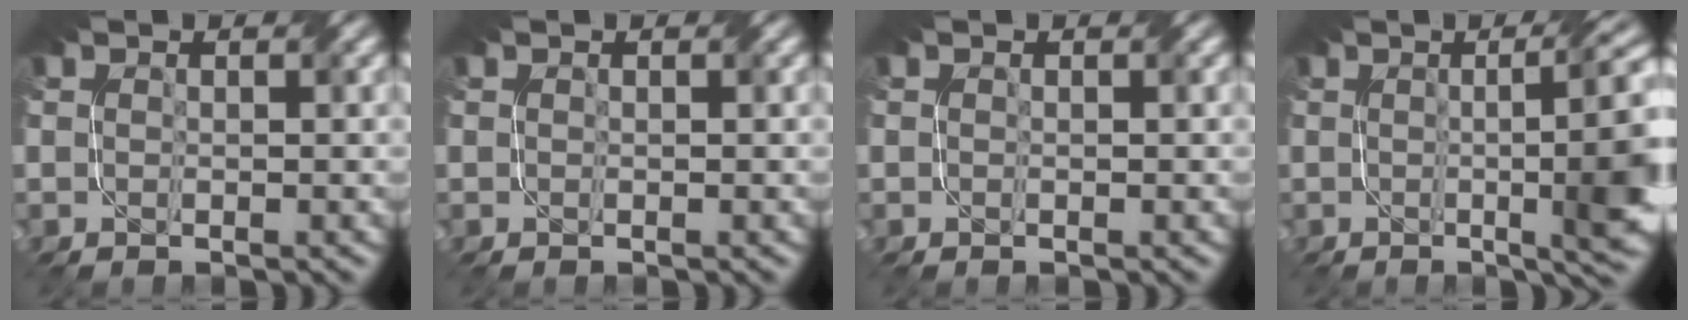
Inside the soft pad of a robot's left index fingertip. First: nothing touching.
{"total": 0.0}
{"total": 0.0}
{"total": 11.0, "force": [0.5, 3.2, 10.5], "torque": [-0.087, 0.016, -0.003]}